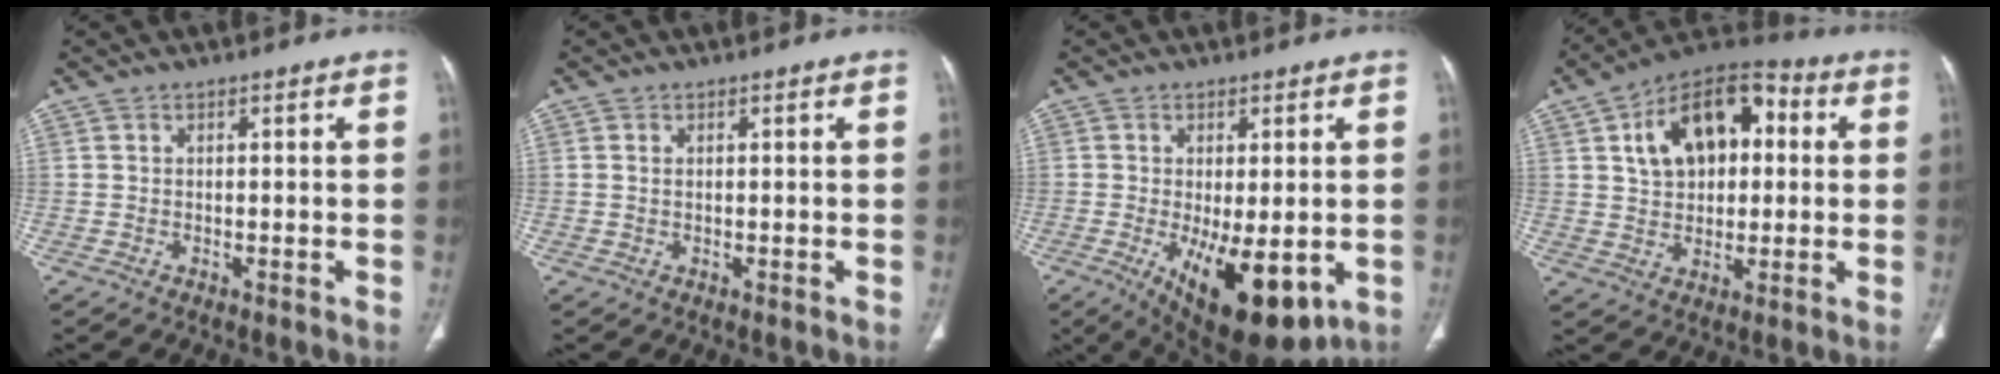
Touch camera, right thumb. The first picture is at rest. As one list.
[{"total": 0.7, "force": [0.2, 0.4, 0.6], "torque": [-0.019, 0.006, 0.008]}, {"total": 14.5, "force": [-4.2, 6.2, 12.4], "torque": [-0.182, -0.022, -0.042]}, {"total": 16.8, "force": [3.9, 10.6, 12.5], "torque": [-0.166, 0.020, 0.056]}]